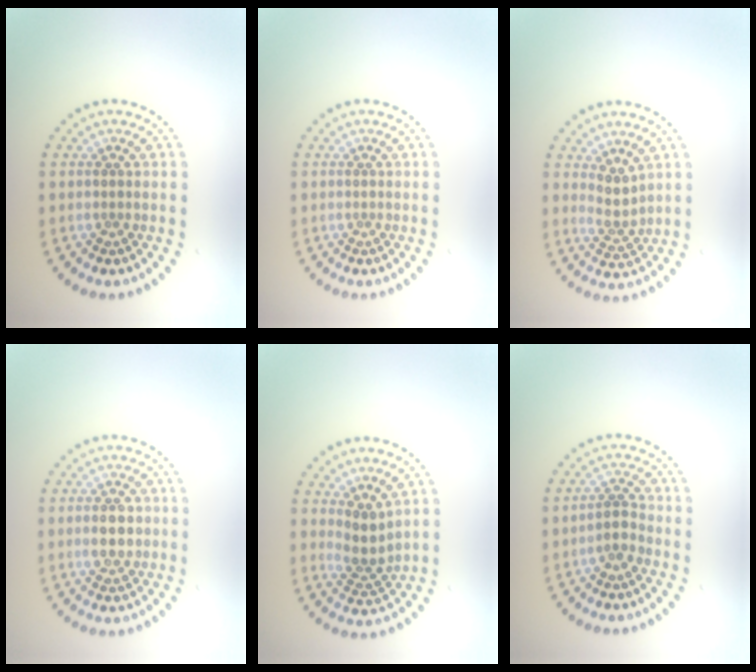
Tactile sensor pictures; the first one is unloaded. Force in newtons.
{"total": 0.0}
{"total": 2.3, "press": 1.8, "slide": 1.5}
{"total": 2.8, "press": 2.8, "slide": 0.1}
{"total": 2.6, "press": 2.1, "slide": 1.6}
{"total": 1.8, "press": 1.5, "slide": 1.0}